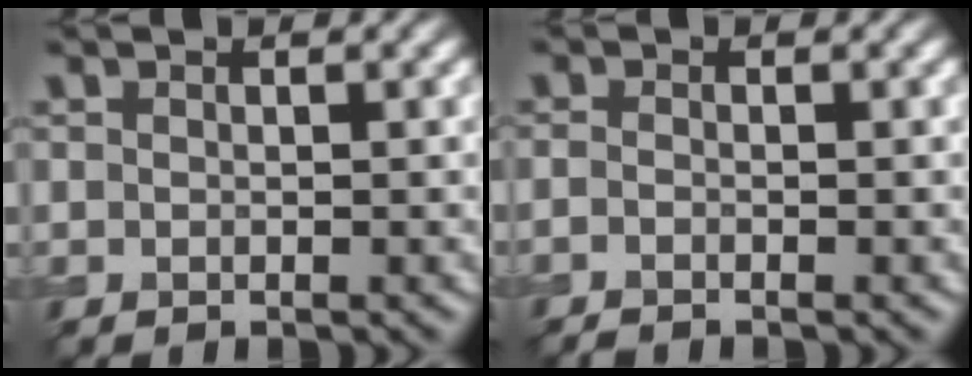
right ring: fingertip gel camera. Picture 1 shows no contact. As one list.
[{"total": 1.1, "force": [-0.7, 0.3, 0.8], "torque": [-0.013, -0.009, -0.019]}]